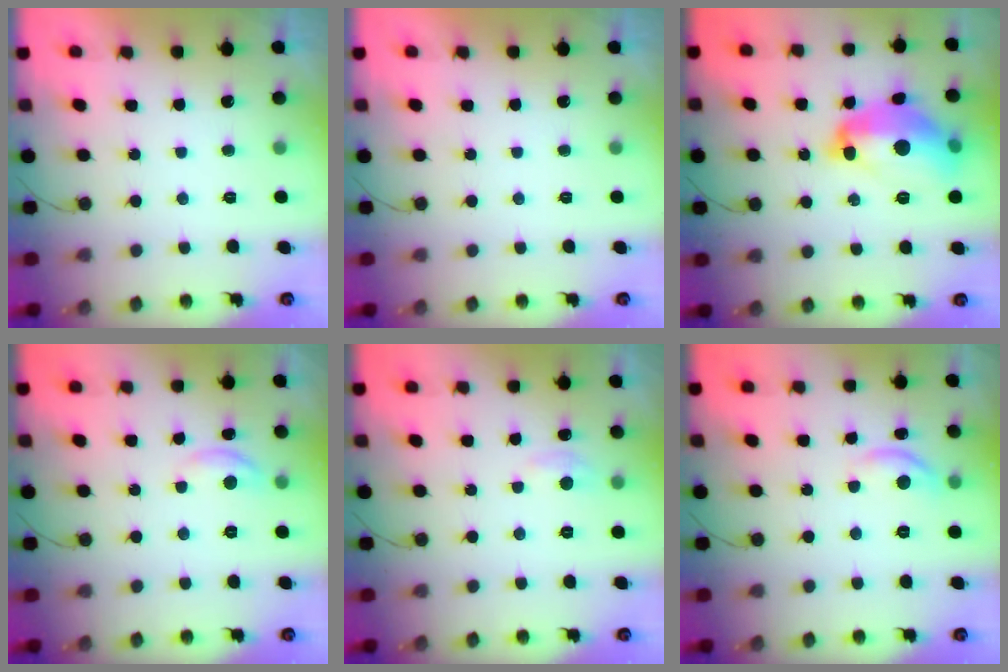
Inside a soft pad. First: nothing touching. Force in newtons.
{"total": 0.0}
{"total": 15.6, "press": 15.5, "slide": 1.4}
{"total": 5.2, "press": 5.2, "slide": 0.4}
{"total": 3.7, "press": 3.7, "slide": 0.5}
{"total": 7.7, "press": 7.7, "slide": 0.5}